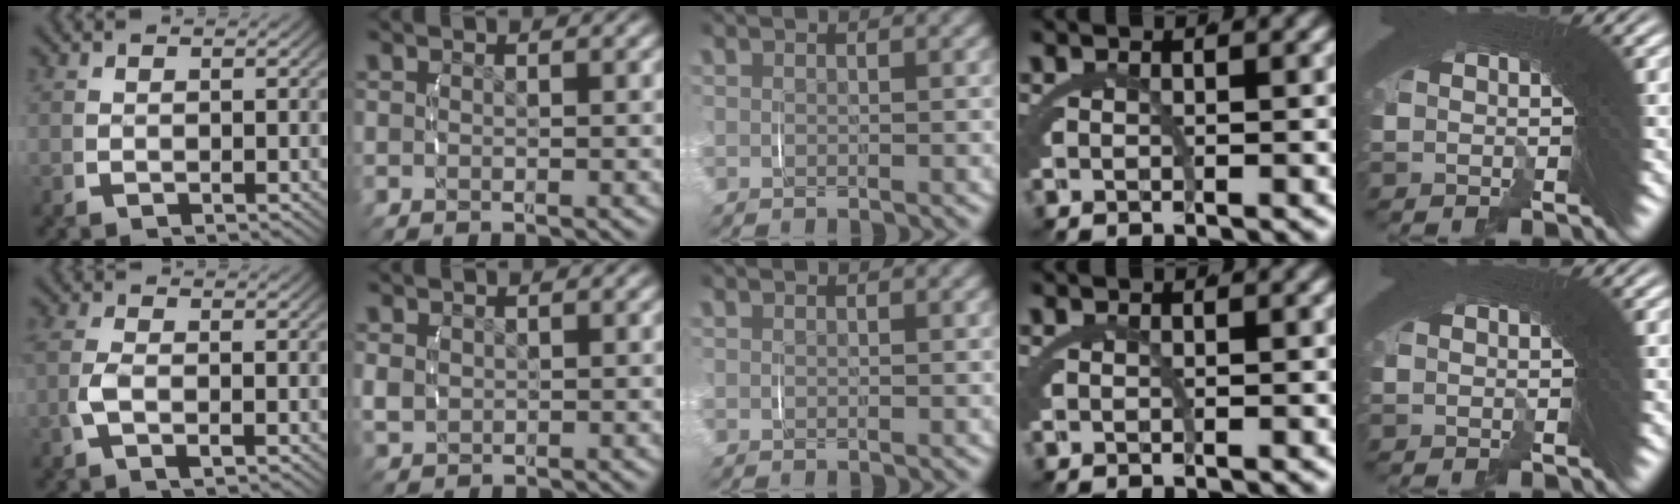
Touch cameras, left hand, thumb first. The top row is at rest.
{"thumb": {"total": 2.0, "force": [-0.1, 0.7, 1.9], "torque": [-0.059, -0.004, 0.000]}, "index": {"total": 1.8, "force": [0.0, 1.6, 0.8], "torque": [-0.030, -0.011, 0.012]}}